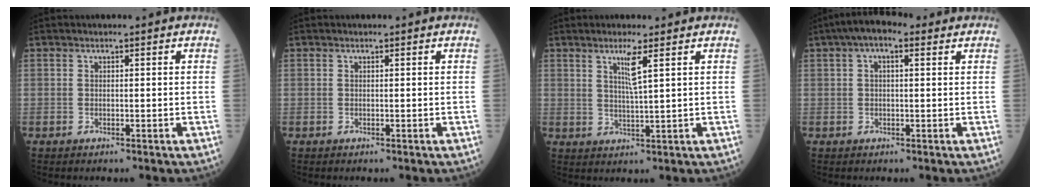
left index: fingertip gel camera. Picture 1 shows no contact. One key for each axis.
{"total": 0.0}
{"total": 3.6, "fx": 1.8, "fy": -0.3, "fz": 3.1, "tx": -0.063, "ty": -0.007, "tz": 0.038}
{"total": 5.1, "fx": 2.6, "fy": 2.1, "fz": 3.9, "tx": -0.077, "ty": 0.029, "tz": 0.039}